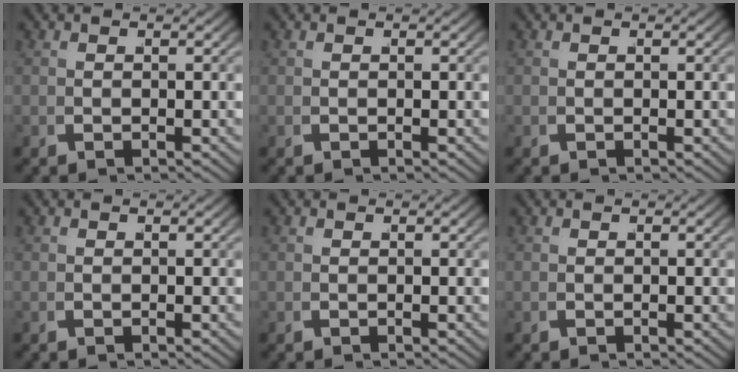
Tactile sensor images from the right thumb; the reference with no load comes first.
{"total": 0.0}
{"total": 0.0}
{"total": 0.0}
{"total": 0.0}
{"total": 0.0}